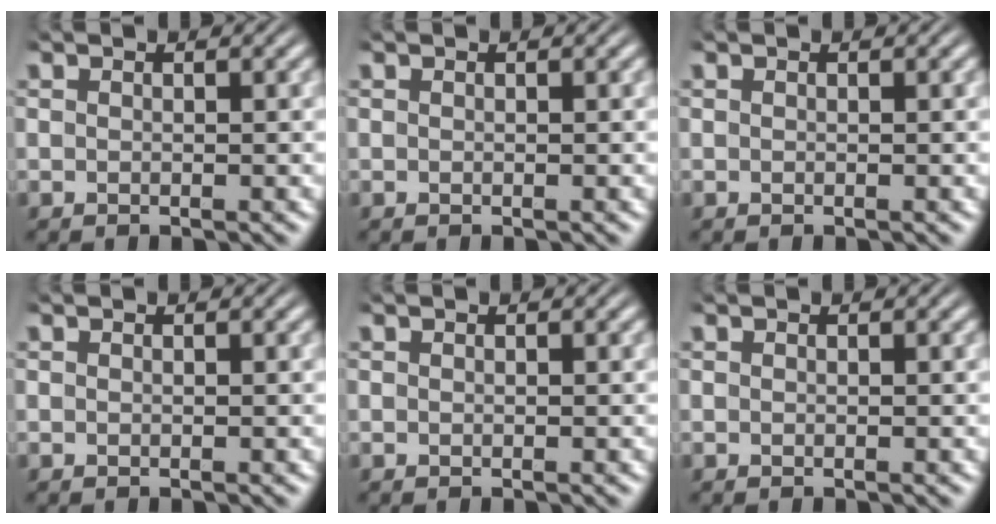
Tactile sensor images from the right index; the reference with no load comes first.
{"total": 0.0}
{"total": 0.0}
{"total": 0.0}
{"total": 0.0}
{"total": 0.0}